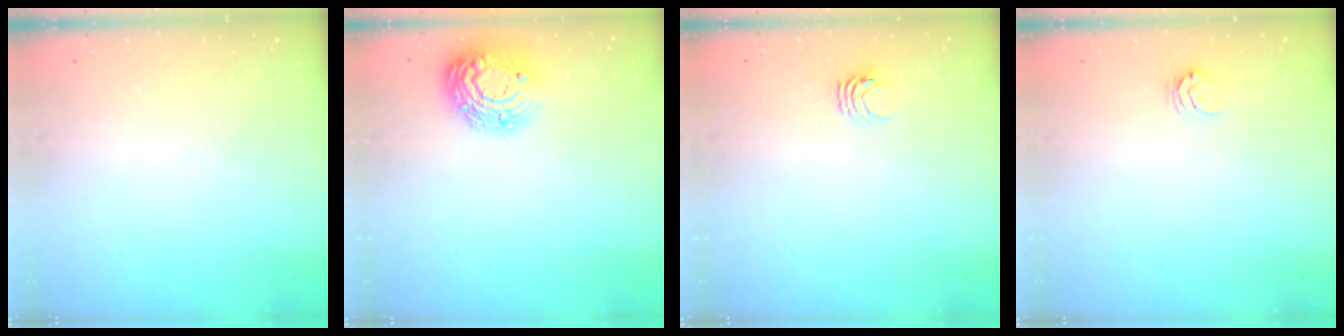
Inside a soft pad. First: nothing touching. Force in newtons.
{"total": 13.7, "press": 13.6, "slide": 1.1}
{"total": 3.3, "press": 3.3, "slide": 0.3}
{"total": 3.4, "press": 3.4, "slide": 0.2}